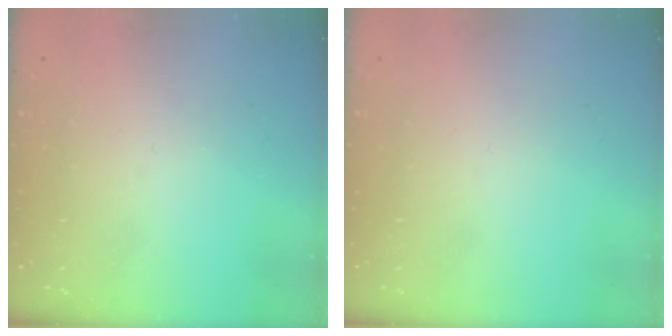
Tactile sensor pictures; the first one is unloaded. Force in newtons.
{"total": 1.5, "press": 1.5, "slide": 0.1}